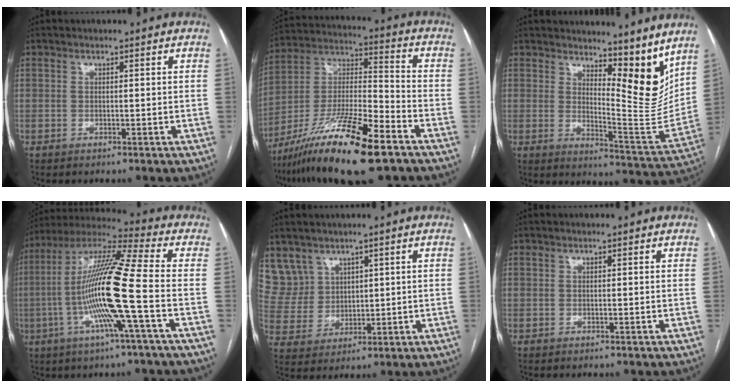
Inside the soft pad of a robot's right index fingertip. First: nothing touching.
{"total": 19.1, "force": [-12.1, 2.3, 14.6], "torque": [-0.292, -0.028, -0.217]}
{"total": 11.4, "force": [8.5, 2.7, 7.2], "torque": [-0.097, -0.034, 0.128]}
{"total": 17.0, "force": [-3.5, -0.9, 16.6], "torque": [-0.320, -0.001, -0.079]}
{"total": 7.6, "force": [5.0, 5.8, 0.2], "torque": [-0.014, 0.022, 0.118]}
{"total": 0.0}